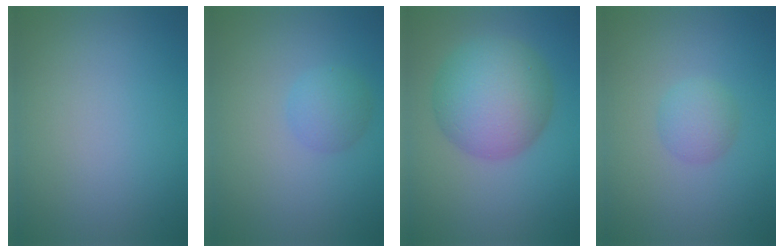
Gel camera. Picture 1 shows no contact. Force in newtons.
{"total": 2.1, "press": 2.1, "slide": 0.1}
{"total": 8.2, "press": 8.2, "slide": 0.5}
{"total": 2.1, "press": 2.1, "slide": 0.1}